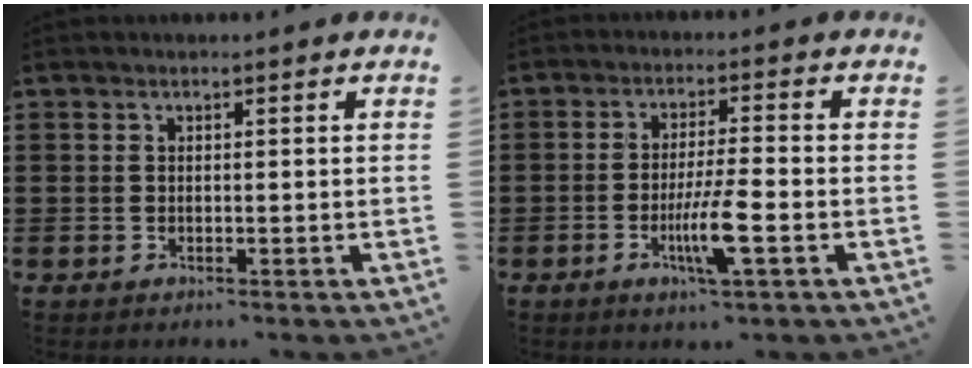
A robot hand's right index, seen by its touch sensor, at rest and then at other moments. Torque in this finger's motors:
{"motor_torque": [2.14, 0.00, 0.25, 0.13]}